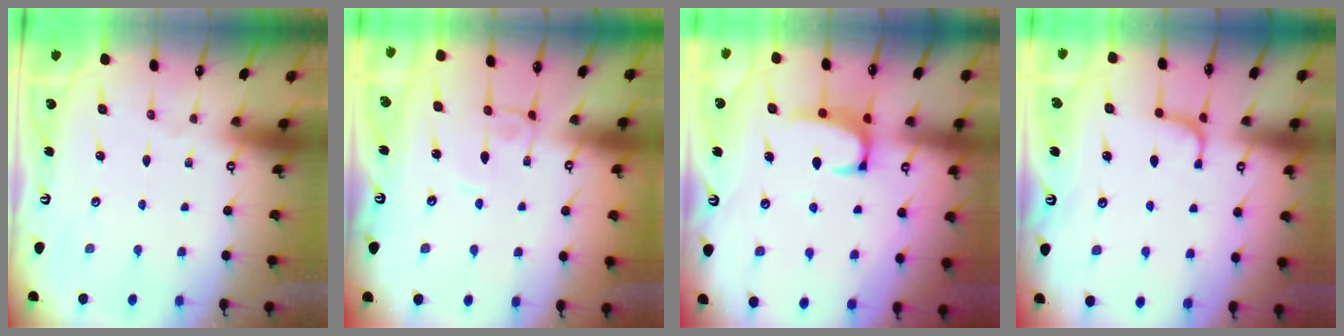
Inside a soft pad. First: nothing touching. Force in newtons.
{"total": 2.6, "press": 2.6, "slide": 0.2}
{"total": 3.1, "press": 3.0, "slide": 0.8}
{"total": 1.9, "press": 1.8, "slide": 0.6}